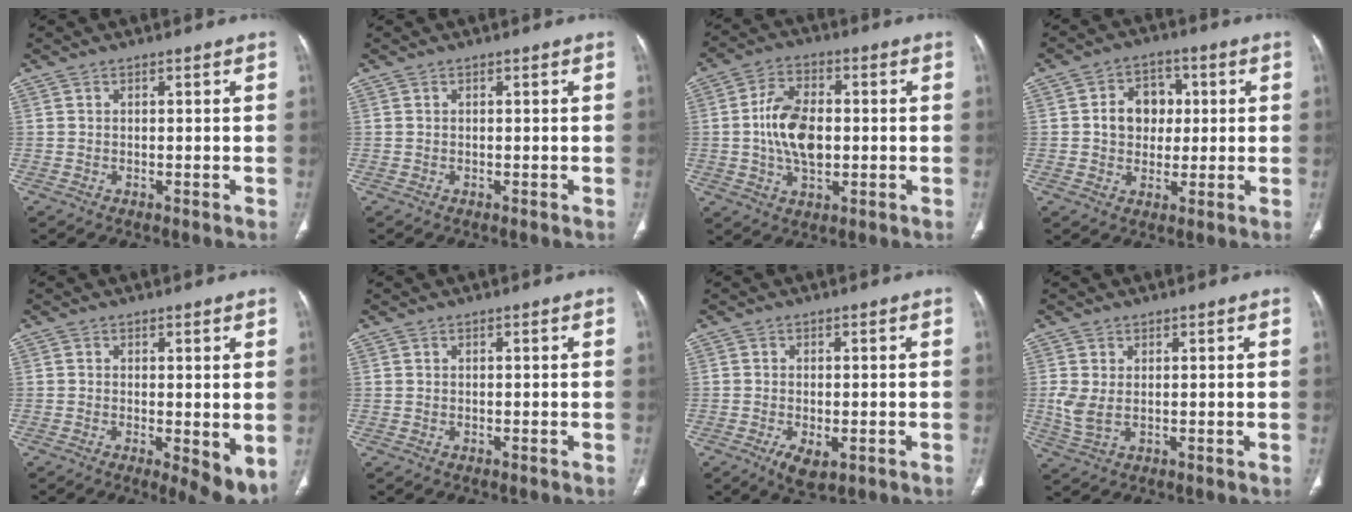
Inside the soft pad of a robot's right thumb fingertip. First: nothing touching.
{"total": 0.0}
{"total": 11.2, "force": [-0.2, 6.8, 8.9], "torque": [-0.151, 0.009, -0.003]}
{"total": 8.5, "force": [0.9, 6.9, 4.8], "torque": [-0.034, 0.010, 0.011]}
{"total": 6.3, "force": [-0.8, 2.3, 5.8], "torque": [-0.081, -0.019, -0.011]}
{"total": 0.0}
{"total": 4.6, "force": [-1.9, 2.2, 3.6], "torque": [-0.061, -0.006, -0.024]}
{"total": 3.7, "force": [0.5, 2.0, 3.0], "torque": [-0.075, -0.005, 0.016]}